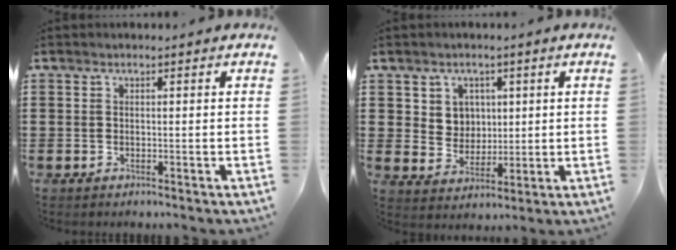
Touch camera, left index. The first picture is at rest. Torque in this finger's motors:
{"motor_torque": [1.07, 1.07, 0.11, 0.05]}